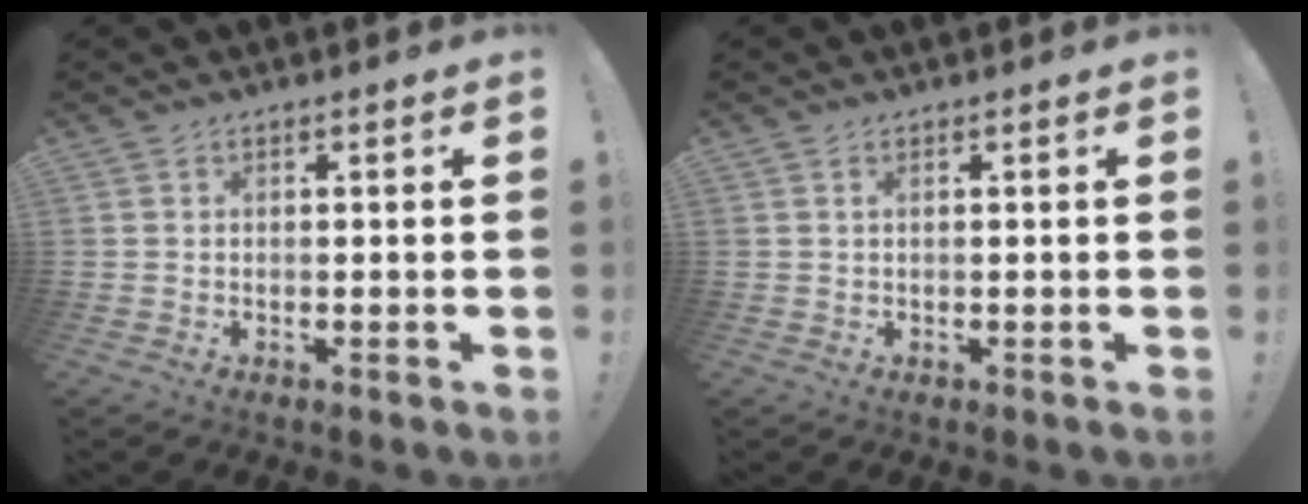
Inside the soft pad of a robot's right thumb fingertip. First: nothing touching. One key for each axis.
{"total": 0.8, "fx": 0.4, "fy": -0.2, "fz": 0.7, "tx": -0.012, "ty": -0.001, "tz": 0.006}